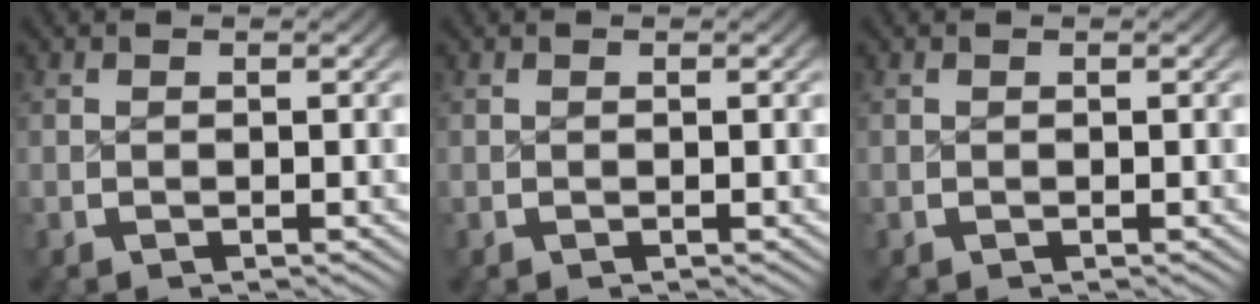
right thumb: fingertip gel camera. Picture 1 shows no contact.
{"total": 0.0}
{"total": 0.0}